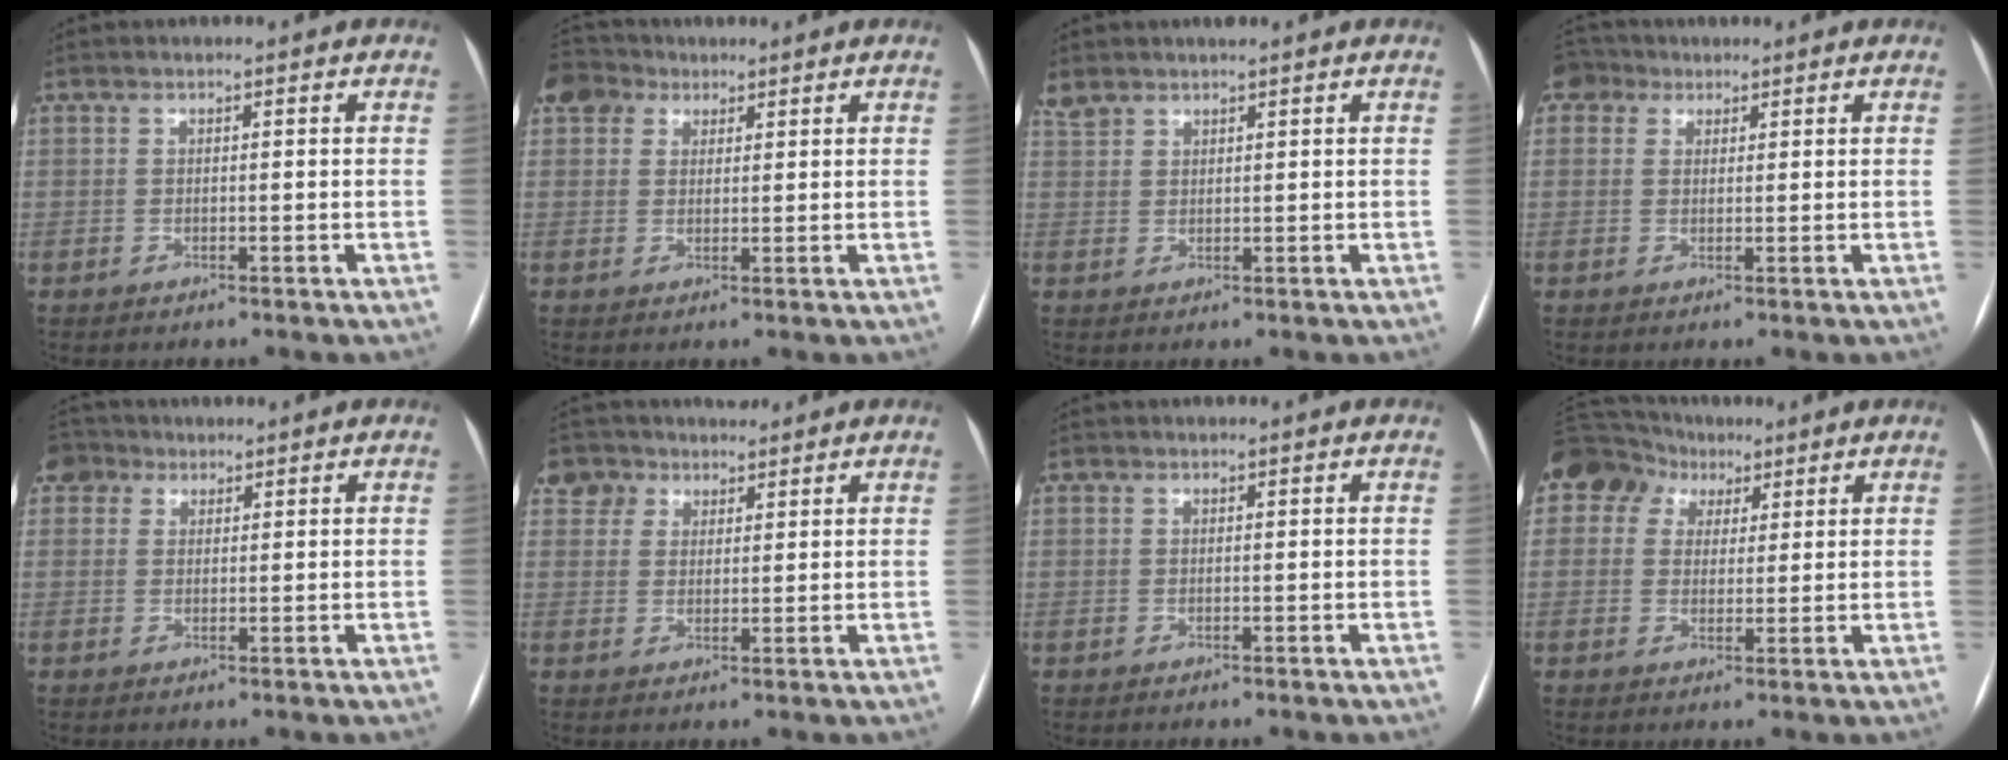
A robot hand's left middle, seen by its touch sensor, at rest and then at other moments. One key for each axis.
{"total": 4.8, "fx": 3.4, "fy": 3.2, "fz": 1.0, "tx": -0.028, "ty": 0.025, "tz": 0.065}
{"total": 3.1, "fx": 2.8, "fy": 1.0, "fz": 0.9, "tx": -0.022, "ty": 0.015, "tz": 0.053}
{"total": 3.4, "fx": 2.2, "fy": 2.6, "fz": 0.5, "tx": -0.013, "ty": 0.022, "tz": 0.038}
{"total": 3.4, "fx": 2.2, "fy": 2.6, "fz": 0.4, "tx": -0.011, "ty": 0.020, "tz": 0.040}
{"total": 5.1, "fx": 3.4, "fy": 3.8, "fz": 0.1, "tx": -0.008, "ty": 0.026, "tz": 0.062}
{"total": 0.0}
{"total": 11.0, "fx": 5.3, "fy": 8.9, "fz": 3.6, "tx": -0.090, "ty": 0.054, "tz": 0.094}